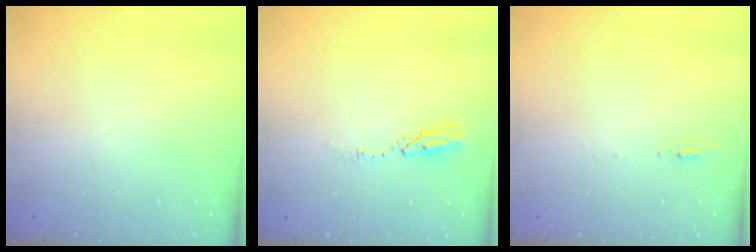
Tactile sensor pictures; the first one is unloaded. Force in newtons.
{"total": 3.8, "press": 3.8, "slide": 0.2}
{"total": 5.0, "press": 4.7, "slide": 1.7}